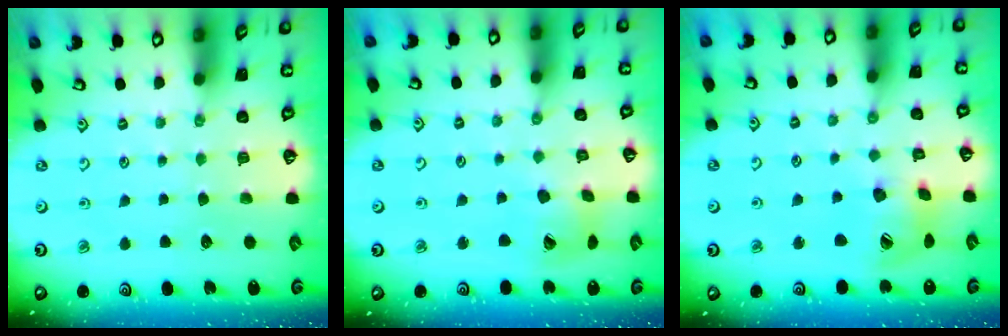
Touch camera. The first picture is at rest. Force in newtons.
{"total": 10.8, "press": 10.7, "slide": 1.4}
{"total": 14.7, "press": 14.6, "slide": 1.8}